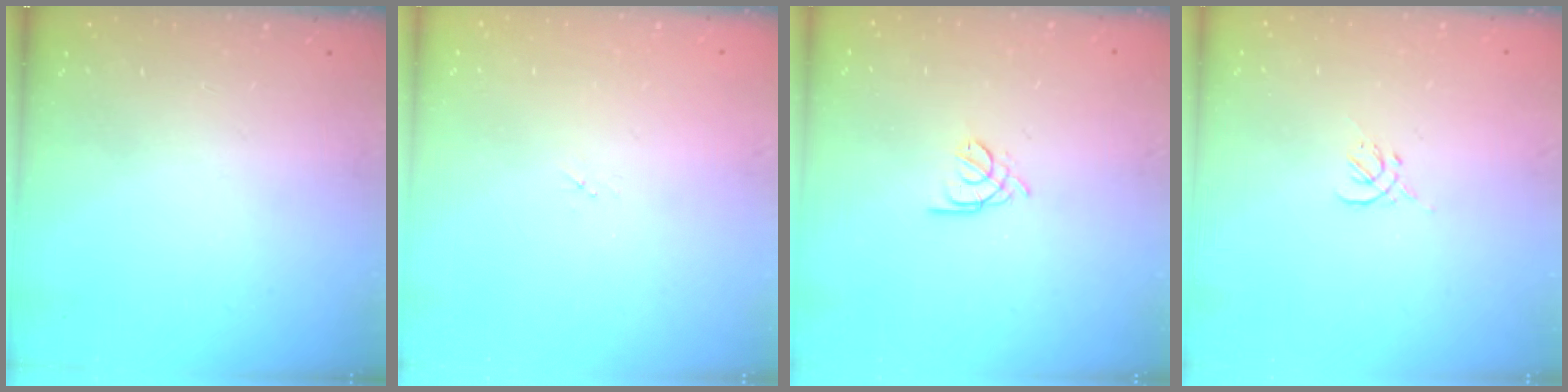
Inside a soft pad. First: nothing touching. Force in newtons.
{"total": 1.9, "press": 1.9, "slide": 0.3}
{"total": 1.7, "press": 1.7, "slide": 0.4}
{"total": 0.0}